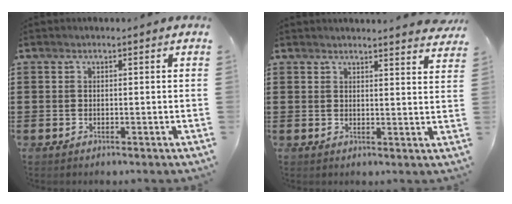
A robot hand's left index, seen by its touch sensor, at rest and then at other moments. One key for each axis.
{"total": 2.9, "fx": 2.8, "fy": -0.4, "fz": 0.2, "tx": -0.005, "ty": -0.014, "tz": 0.052}